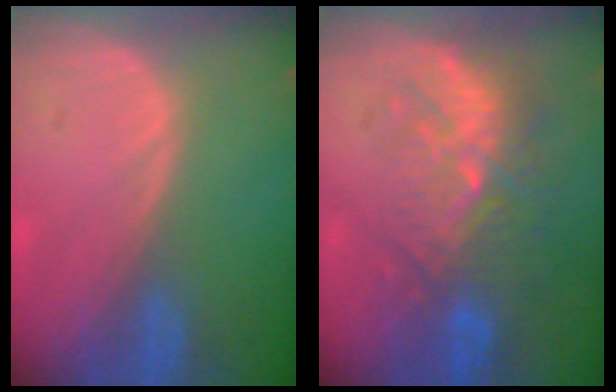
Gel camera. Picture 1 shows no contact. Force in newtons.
{"total": 9.7, "press": 9.1, "slide": 3.2}